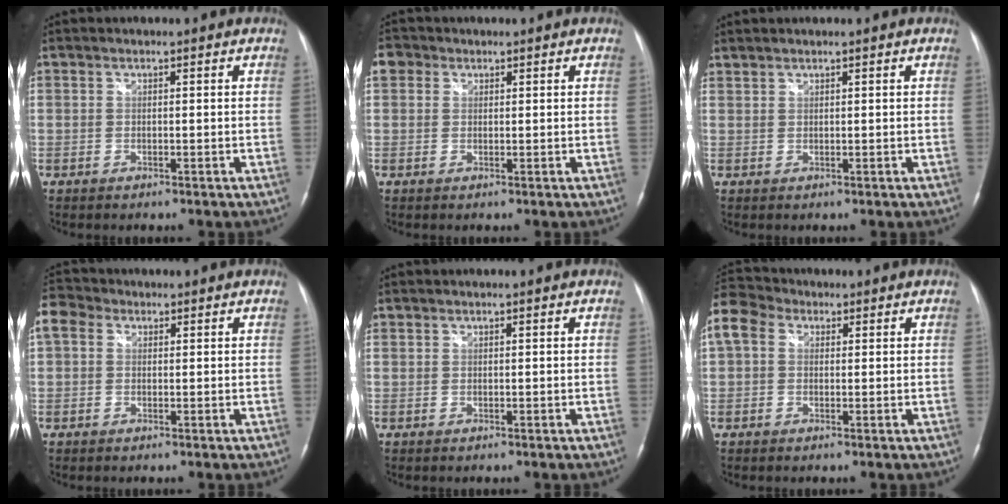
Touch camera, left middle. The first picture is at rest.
{"total": 2.7, "force": [1.3, 2.3, 0.7], "torque": [-0.013, 0.015, 0.021]}
{"total": 0.9, "force": [0.9, 0.0, 0.0], "torque": [-0.008, 0.008, 0.025]}
{"total": 4.8, "force": [1.8, 3.7, 2.6], "torque": [-0.068, 0.032, 0.034]}
{"total": 0.0}
{"total": 14.3, "force": [5.6, 11.0, 7.3], "torque": [-0.214, 0.074, 0.102]}